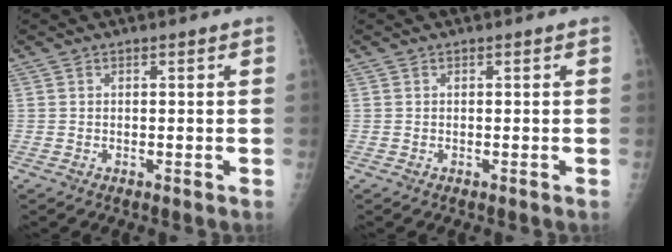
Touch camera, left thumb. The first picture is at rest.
{"total": 0.0}